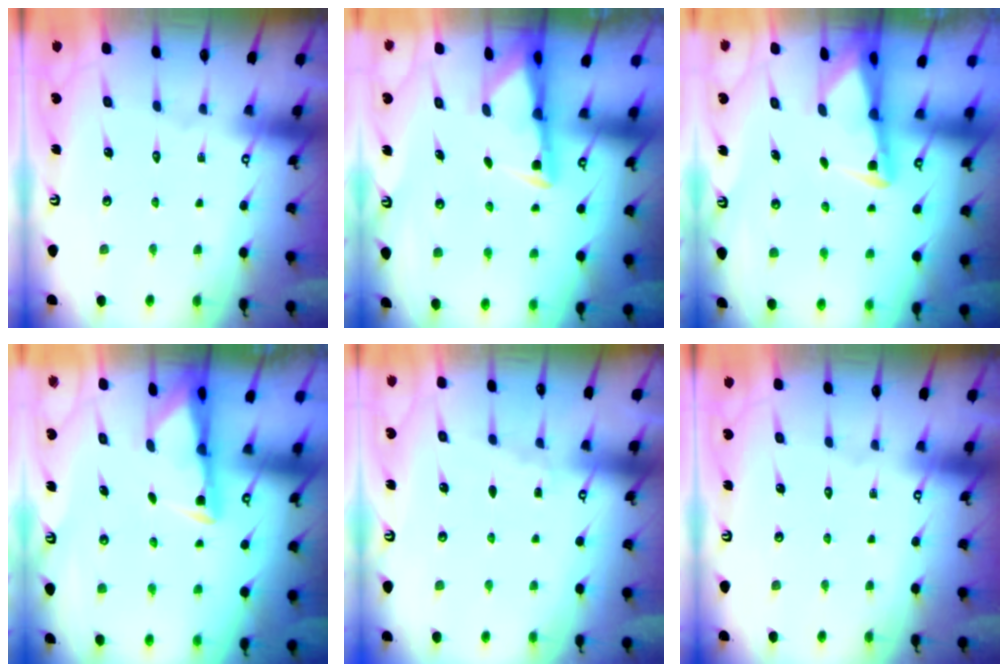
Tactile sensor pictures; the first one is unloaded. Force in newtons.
{"total": 2.7, "press": 2.6, "slide": 0.7}
{"total": 2.7, "press": 2.6, "slide": 0.6}
{"total": 3.0, "press": 2.9, "slide": 0.5}
{"total": 2.8, "press": 2.7, "slide": 0.3}
{"total": 0.0}